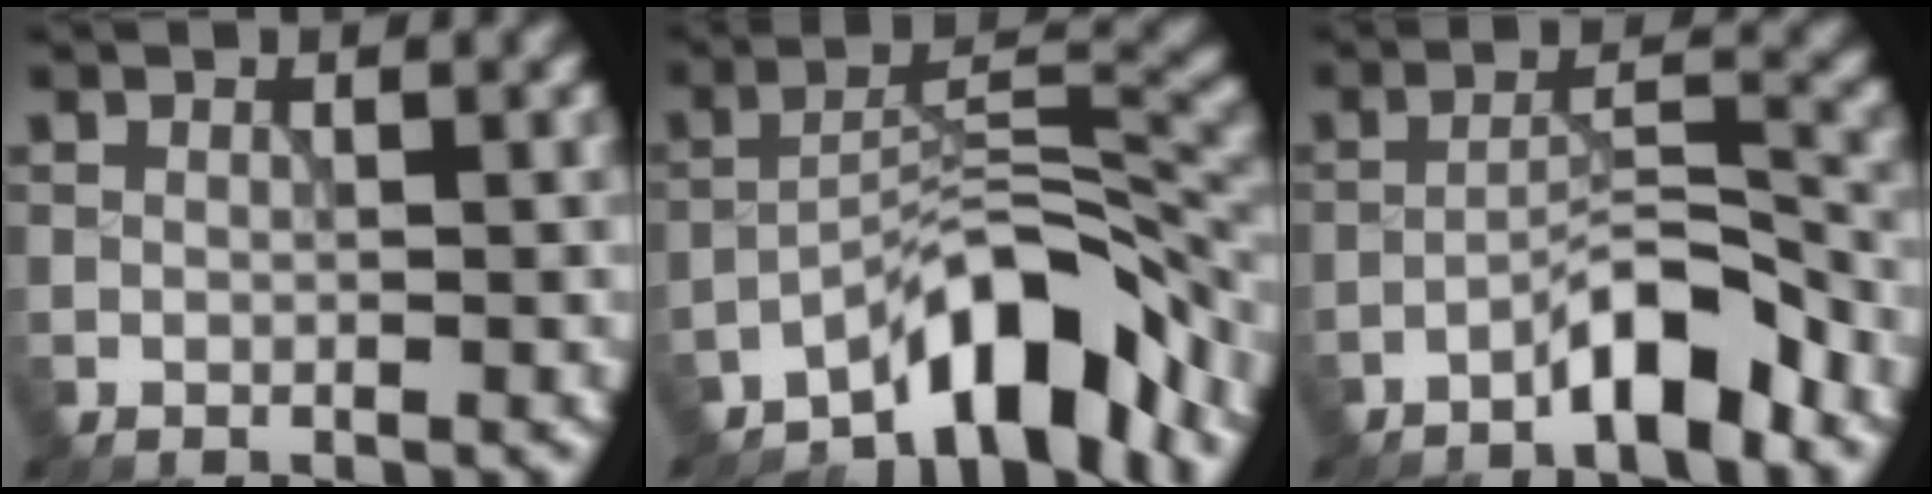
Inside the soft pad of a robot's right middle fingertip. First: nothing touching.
{"total": 7.8, "force": [-6.0, 2.0, 4.5], "torque": [-0.062, 0.018, -0.107]}
{"total": 4.7, "force": [-3.3, 0.8, 3.2], "torque": [-0.052, 0.017, -0.065]}